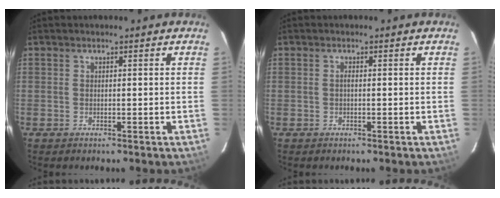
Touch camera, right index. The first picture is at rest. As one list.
[{"total": 0.5, "force": [-0.1, 0.1, 0.5], "torque": [-0.007, 0.004, -0.004]}]